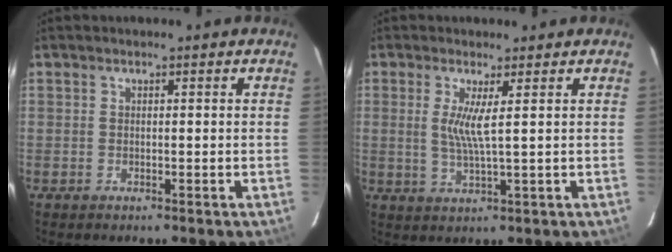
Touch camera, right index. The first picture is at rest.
{"total": 4.3, "force": [1.1, -0.3, 4.1], "torque": [-0.082, -0.009, 0.018]}